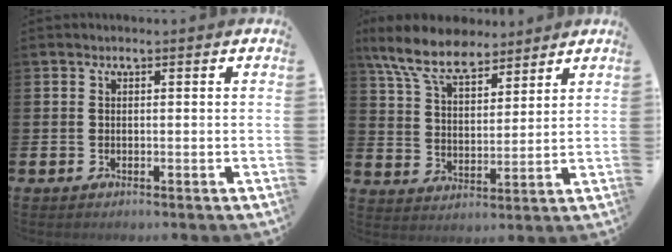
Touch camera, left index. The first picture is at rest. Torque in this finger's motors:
{"motor_torque": [0.87, -1.27, 1.05, 0.21]}